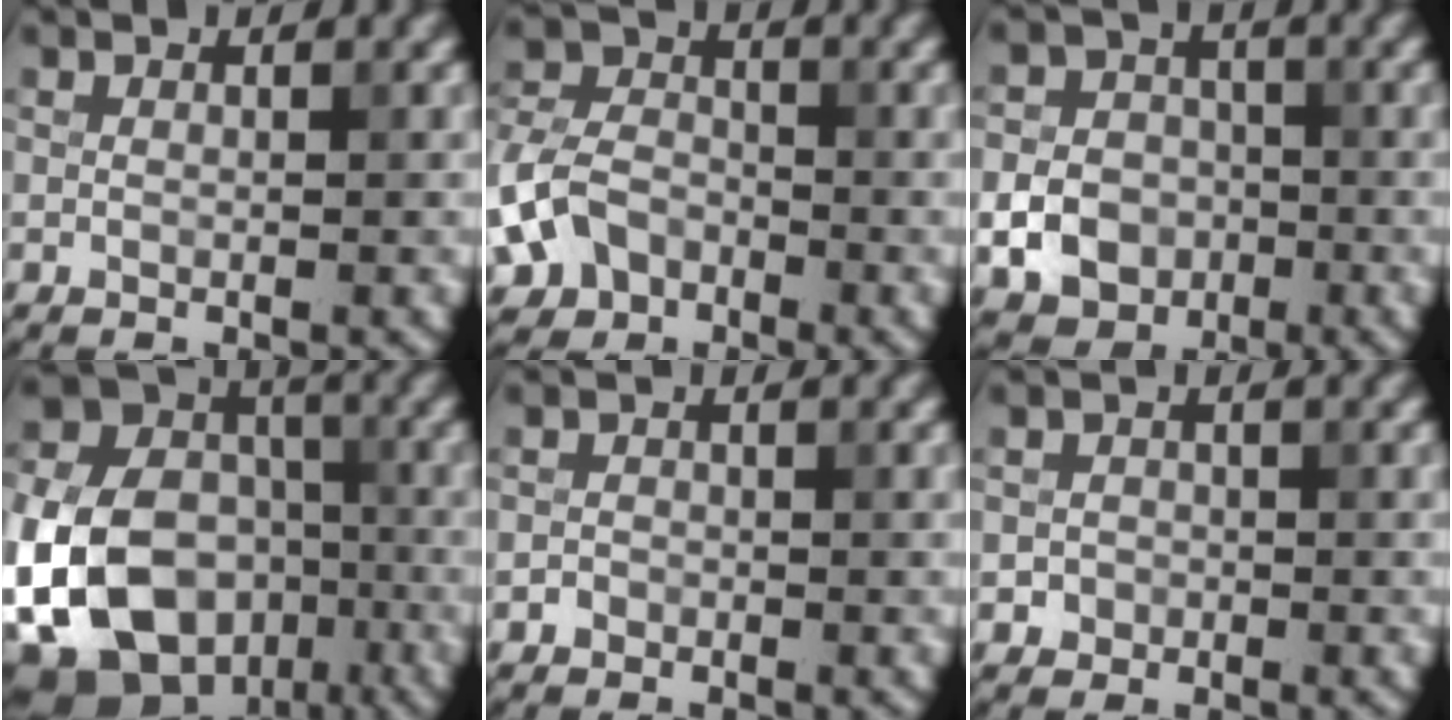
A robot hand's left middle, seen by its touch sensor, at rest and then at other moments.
{"total": 6.1, "force": [-2.7, 4.5, 3.2], "torque": [-0.072, 0.001, -0.065]}
{"total": 5.0, "force": [-1.5, 4.3, 2.2], "torque": [-0.034, 0.000, -0.034]}
{"total": 15.5, "force": [-5.0, 11.4, 9.2], "torque": [-0.208, -0.023, -0.092]}
{"total": 0.7, "force": [-0.4, 0.6, 0.0], "torque": [0.006, 0.000, -0.007]}
{"total": 1.2, "force": [-0.4, 1.2, 0.0], "torque": [0.013, 0.000, -0.008]}